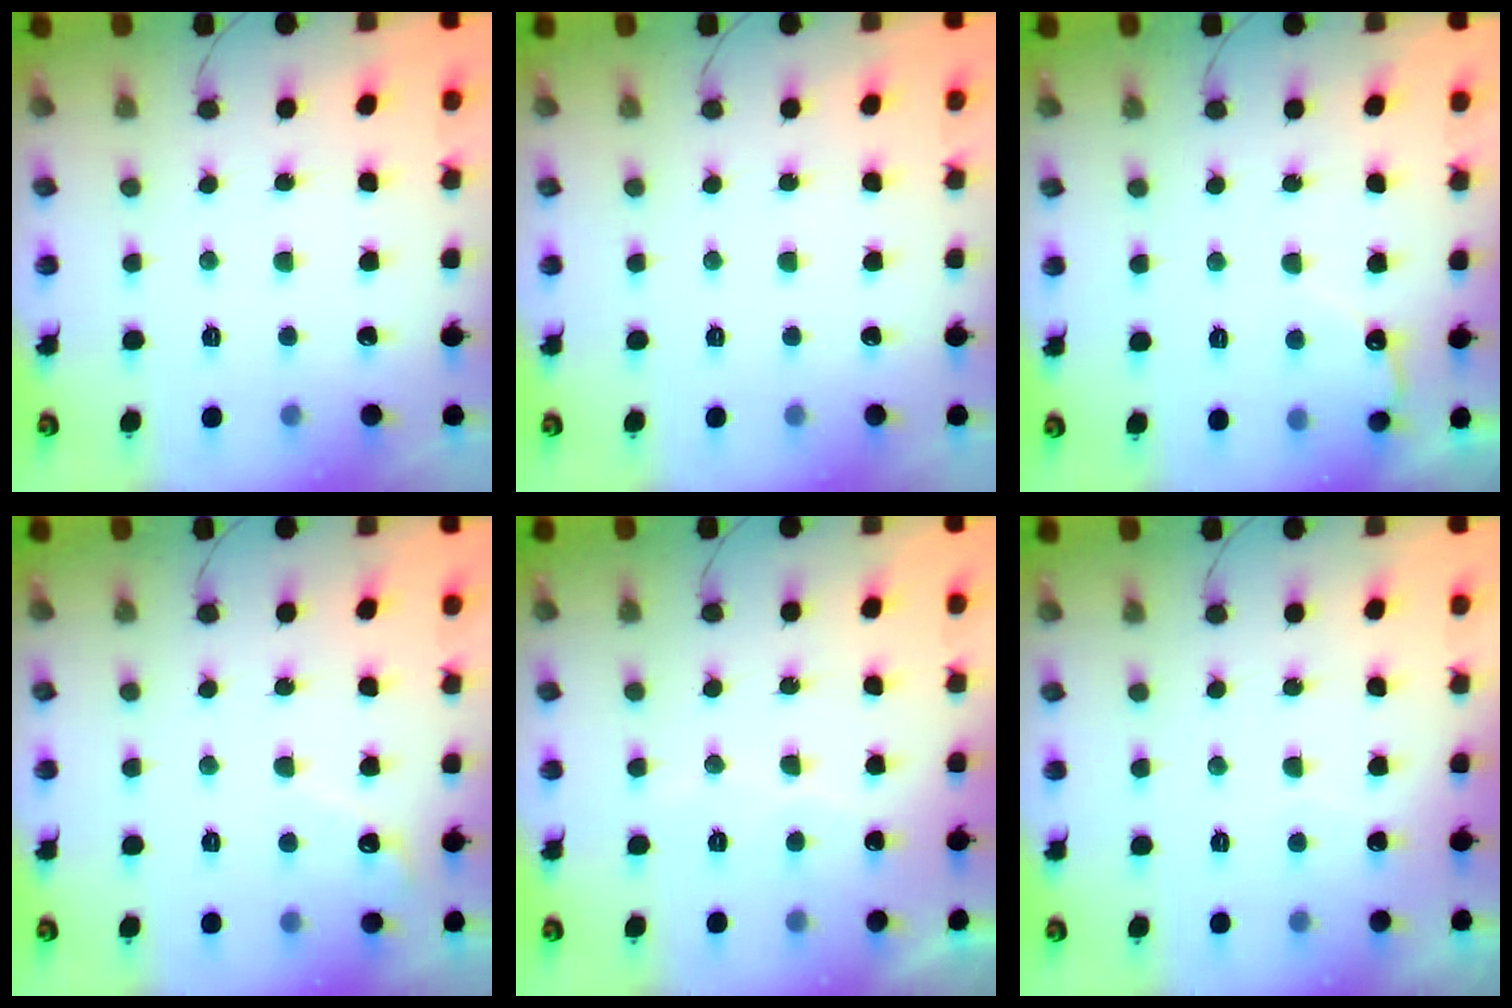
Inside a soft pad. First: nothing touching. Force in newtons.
{"total": 0.0}
{"total": 3.9, "press": 3.9, "slide": 0.3}
{"total": 3.1, "press": 3.1, "slide": 0.3}
{"total": 4.5, "press": 4.4, "slide": 0.3}
{"total": 1.8, "press": 1.8, "slide": 0.1}